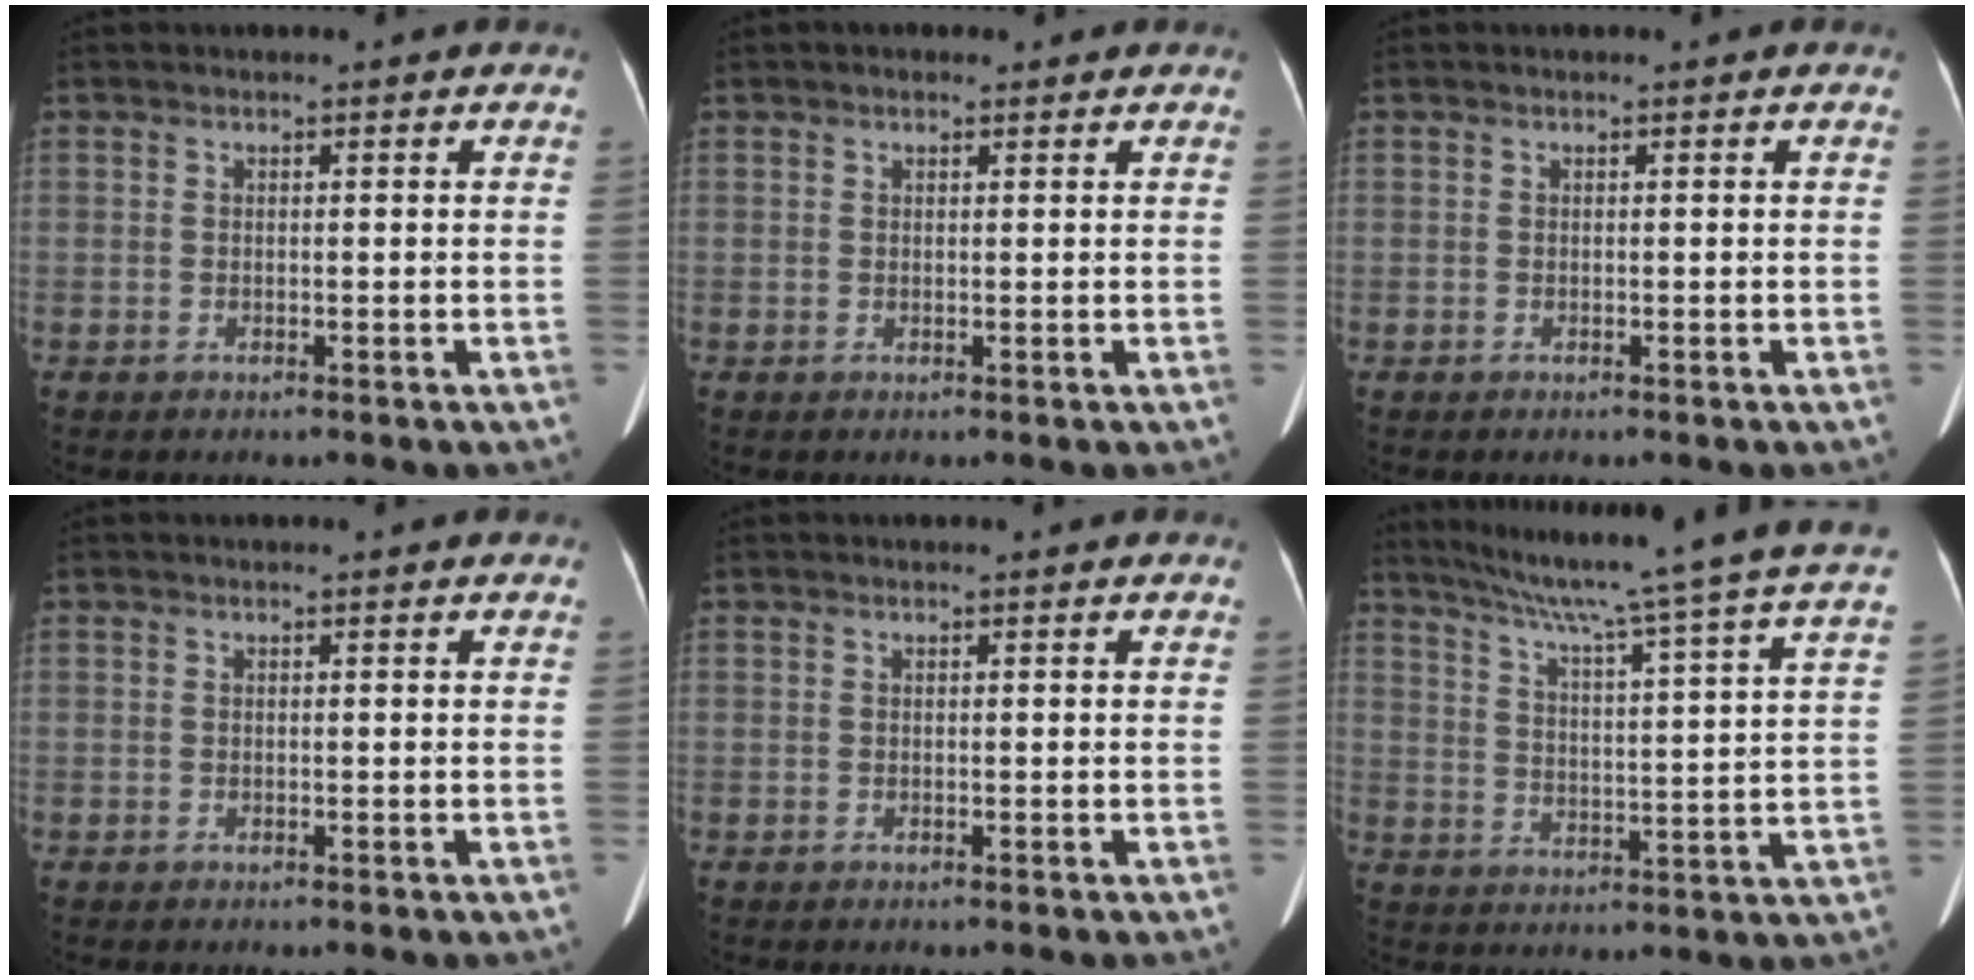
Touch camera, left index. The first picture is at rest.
{"total": 1.0, "force": [0.7, 0.7, 0.4], "torque": [-0.011, 0.011, 0.006]}
{"total": 0.0}
{"total": 0.0}
{"total": 0.0}
{"total": 26.3, "force": [22.2, -1.5, 14.1], "torque": [-0.228, -0.042, 0.292]}